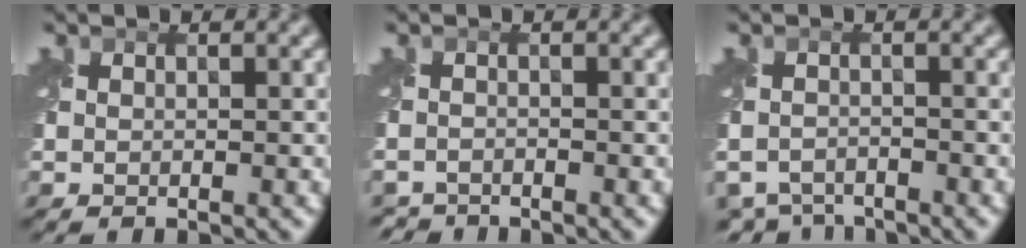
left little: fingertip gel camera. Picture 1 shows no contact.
{"total": 1.9, "force": [-1.9, 0.2, -0.3], "torque": [-0.001, -0.002, -0.037]}
{"total": 3.5, "force": [-3.4, 0.9, 0.1], "torque": [-0.003, -0.004, -0.057]}